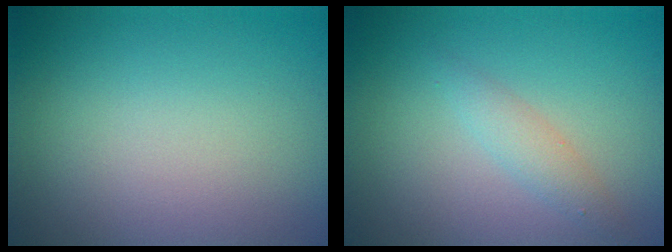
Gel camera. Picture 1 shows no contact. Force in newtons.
{"total": 1.6, "press": 1.6, "slide": 0.1}